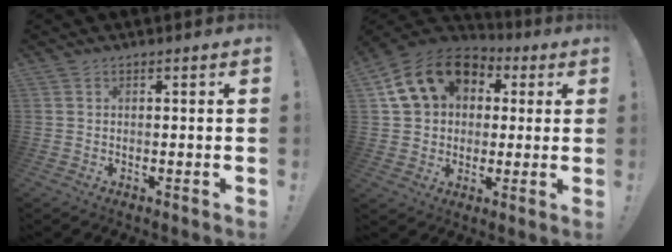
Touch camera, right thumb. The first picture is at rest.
{"total": 16.5, "force": [5.5, 13.0, 8.6], "torque": [-0.131, -0.001, 0.111]}